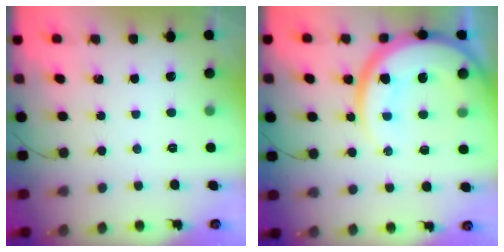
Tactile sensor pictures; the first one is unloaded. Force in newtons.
{"total": 18.8, "press": 18.6, "slide": 2.2}